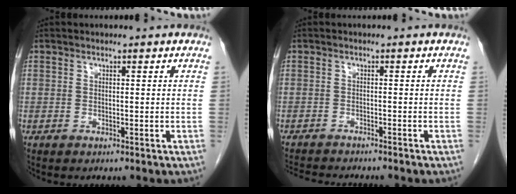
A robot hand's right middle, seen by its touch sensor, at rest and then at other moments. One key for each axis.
{"total": 7.3, "fx": -6.8, "fy": 0.8, "fz": 2.6, "tx": -0.038, "ty": -0.008, "tz": -0.103}